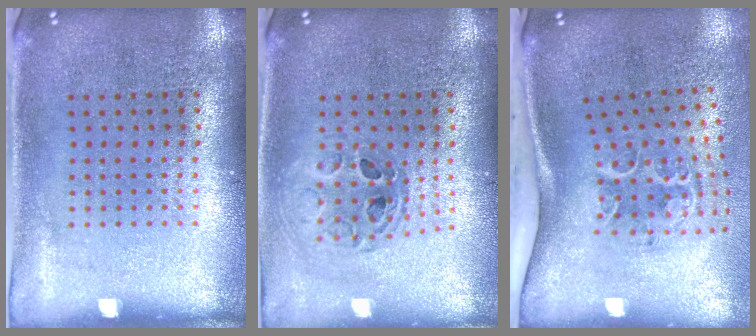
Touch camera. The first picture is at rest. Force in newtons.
{"total": 0.7, "press": 0.7, "slide": 0.1}
{"total": 2.1, "press": 1.3, "slide": 1.6}